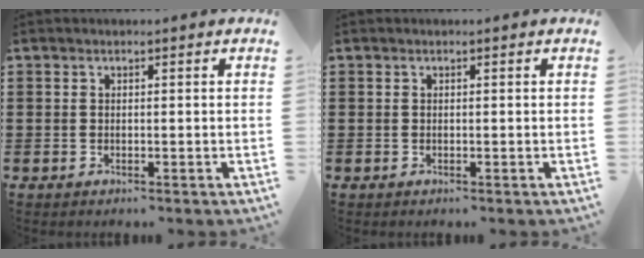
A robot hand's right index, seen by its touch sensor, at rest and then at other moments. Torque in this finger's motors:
{"motor_torque": [0.18, -0.20, 0.03, 0.01]}